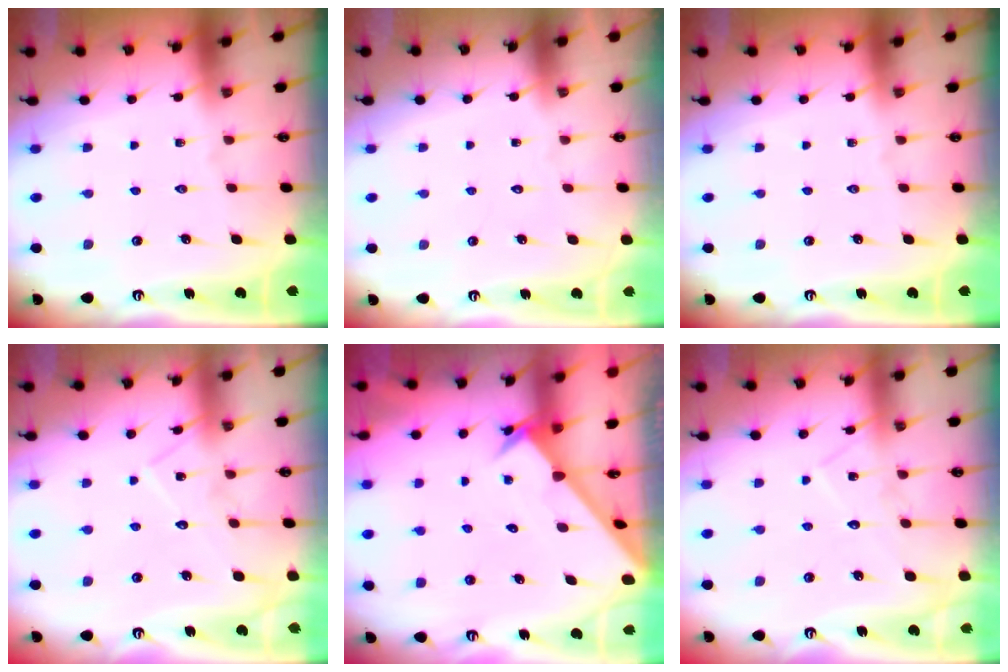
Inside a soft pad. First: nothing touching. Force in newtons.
{"total": 1.6, "press": 1.6, "slide": 0.1}
{"total": 0.0}
{"total": 10.1, "press": 10.1, "slide": 0.7}
{"total": 2.6, "press": 2.6, "slide": 0.2}
{"total": 8.2, "press": 8.2, "slide": 0.7}